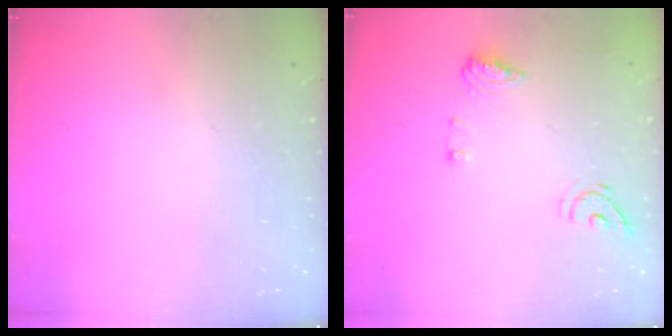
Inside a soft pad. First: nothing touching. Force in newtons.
{"total": 9.2, "press": 9.0, "slide": 2.1}